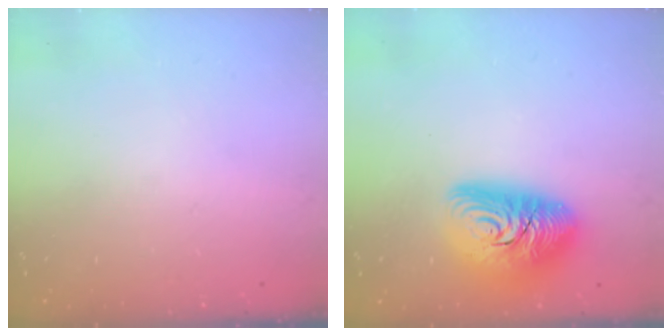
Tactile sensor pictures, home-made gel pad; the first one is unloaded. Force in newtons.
{"total": 17.9, "press": 17.8, "slide": 1.4}